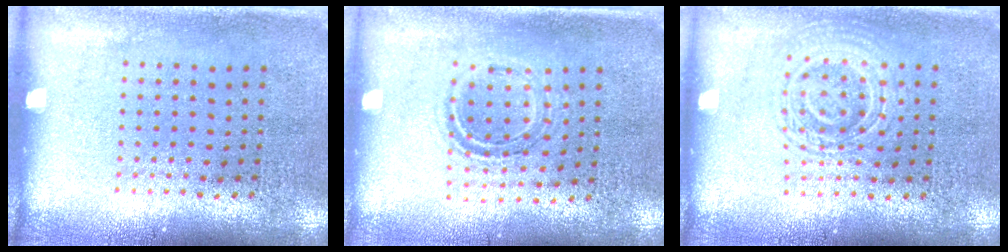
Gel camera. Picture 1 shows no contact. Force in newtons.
{"total": 1.0, "press": 1.0, "slide": 0.3}
{"total": 2.7, "press": 2.6, "slide": 0.6}